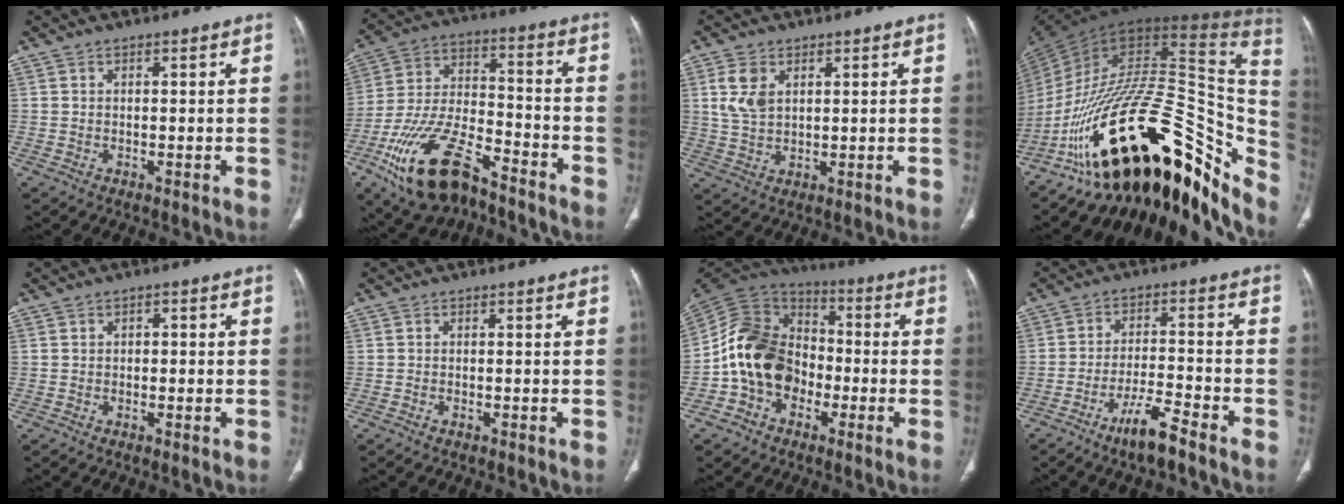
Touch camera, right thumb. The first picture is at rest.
{"total": 20.0, "force": [-12.4, 8.8, 13.1], "torque": [-0.257, 0.060, -0.220]}
{"total": 6.1, "force": [2.2, 3.8, 4.2], "torque": [-0.083, -0.004, 0.051]}
{"total": 43.3, "force": [-18.4, 19.7, 33.9], "torque": [-0.424, 0.058, -0.273]}
{"total": 1.2, "force": [-0.2, 1.0, 0.6], "torque": [-0.001, 0.005, -0.008]}
{"total": 0.8, "force": [-0.6, 0.3, 0.4], "torque": [-0.014, 0.004, -0.007]}
{"total": 16.3, "force": [-4.2, 12.7, 9.2], "torque": [-0.150, 0.058, -0.087]}
{"total": 7.2, "force": [-5.4, 0.9, 4.8], "torque": [-0.094, 0.031, -0.100]}